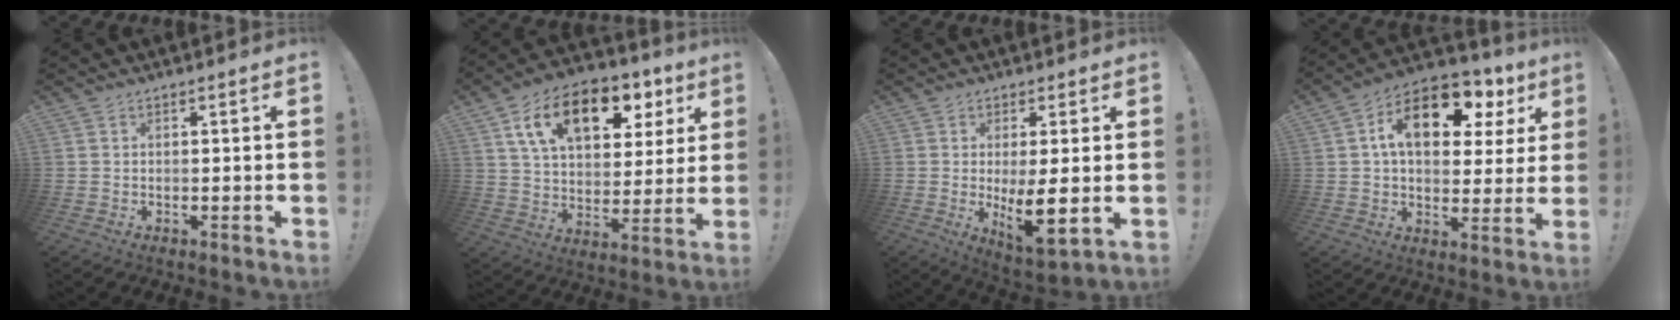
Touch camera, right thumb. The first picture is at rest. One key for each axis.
{"total": 18.2, "fx": 9.1, "fy": 10.6, "fz": 11.7, "tx": -0.193, "ty": -0.033, "tz": 0.158}
{"total": 9.7, "fx": 0.0, "fy": 2.6, "fz": 9.3, "tx": -0.146, "ty": -0.025, "tz": 0.004}
{"total": 17.3, "fx": 7.1, "fy": 9.5, "fz": 12.6, "tx": -0.200, "ty": -0.026, "tz": 0.118}